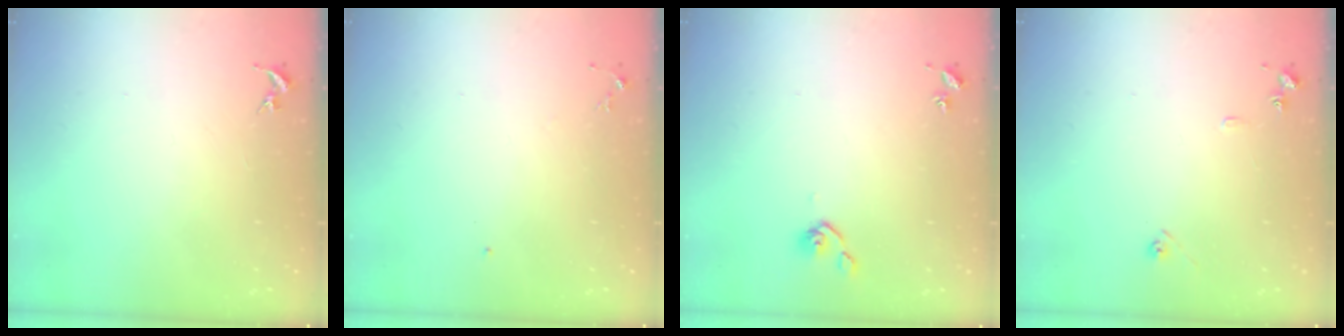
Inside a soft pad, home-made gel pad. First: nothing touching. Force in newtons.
{"total": 5.1, "press": 5.0, "slide": 0.6}
{"total": 4.6, "press": 4.5, "slide": 0.9}
{"total": 6.9, "press": 6.9, "slide": 0.7}